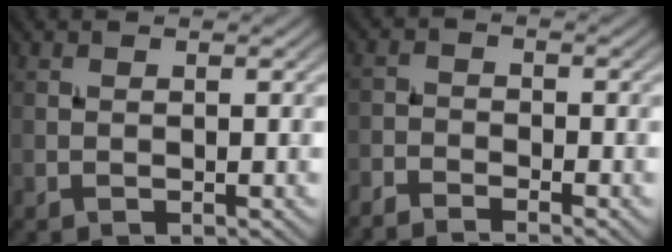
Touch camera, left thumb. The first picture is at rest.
{"total": 3.2, "force": [-3.1, 0.4, 0.9], "torque": [-0.022, -0.004, -0.066]}